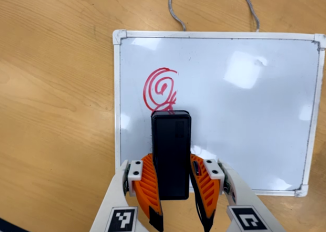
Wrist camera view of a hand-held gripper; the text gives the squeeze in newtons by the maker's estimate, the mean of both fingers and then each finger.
{"total": 8.0, "left": 6.5, "right": 9.5}